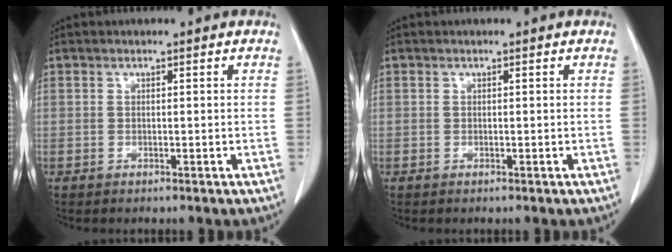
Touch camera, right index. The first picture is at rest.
{"total": 0.0}